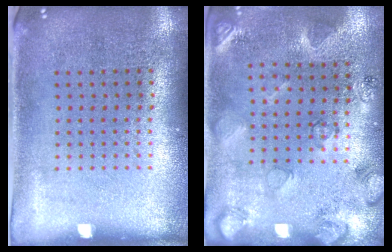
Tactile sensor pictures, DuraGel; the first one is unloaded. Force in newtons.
{"total": 2.1, "press": 1.8, "slide": 1.0}